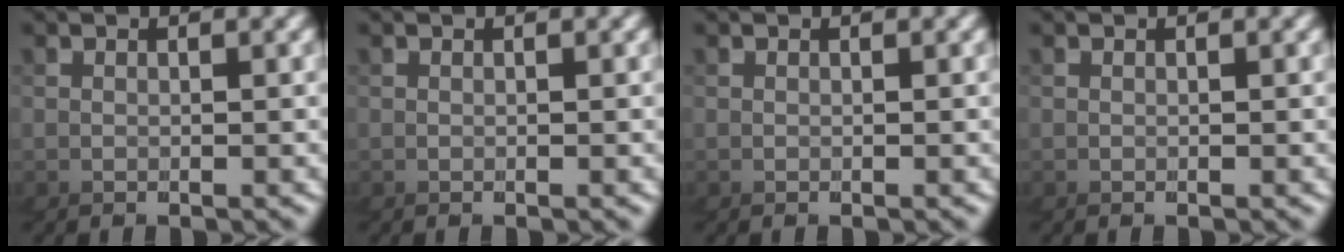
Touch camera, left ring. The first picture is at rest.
{"total": 0.0}
{"total": 0.0}
{"total": 0.0}